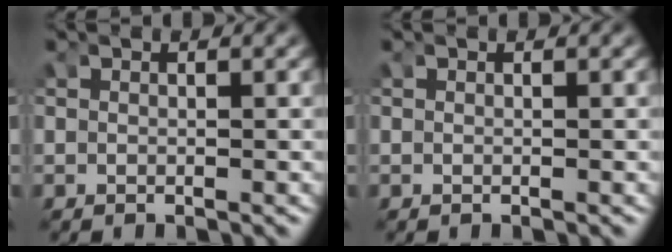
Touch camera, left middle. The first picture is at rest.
{"total": 0.0}